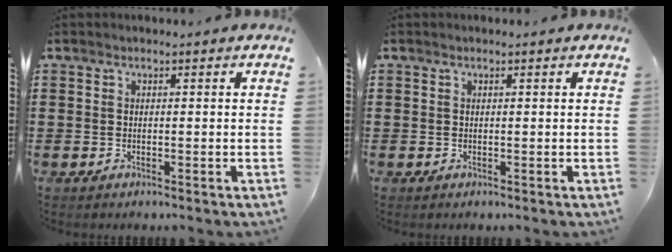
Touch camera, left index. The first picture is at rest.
{"total": 0.0}